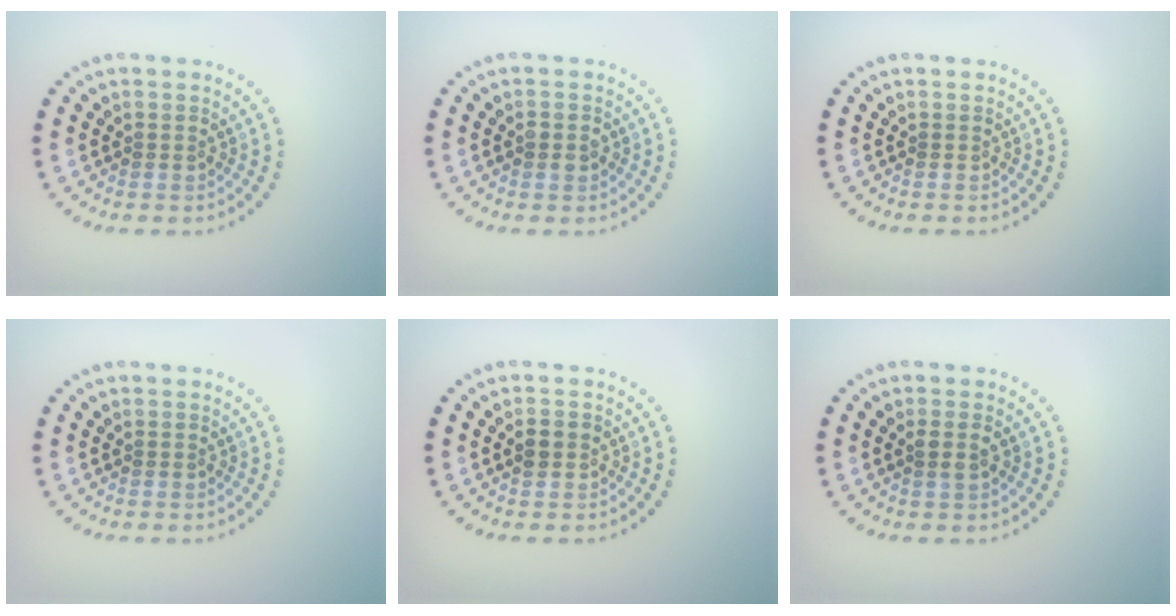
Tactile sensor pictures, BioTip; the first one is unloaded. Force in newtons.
{"total": 1.0, "press": 1.0, "slide": 0.1}
{"total": 0.0}
{"total": 0.0}
{"total": 1.3, "press": 1.3, "slide": 0.1}
{"total": 1.1, "press": 1.0, "slide": 0.5}